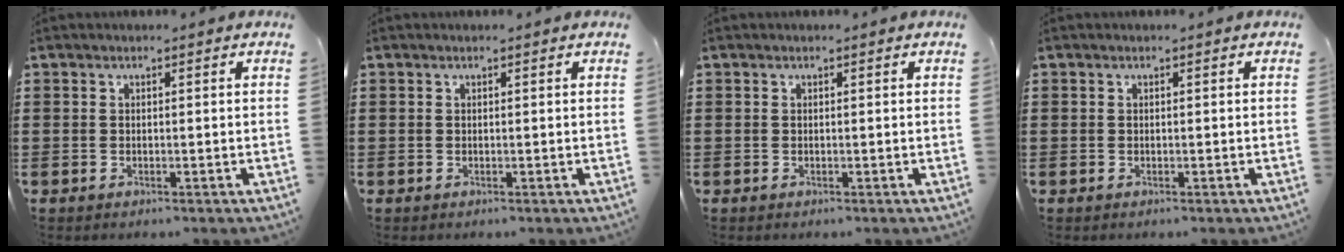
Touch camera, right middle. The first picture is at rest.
{"total": 0.0}
{"total": 0.0}
{"total": 0.0}